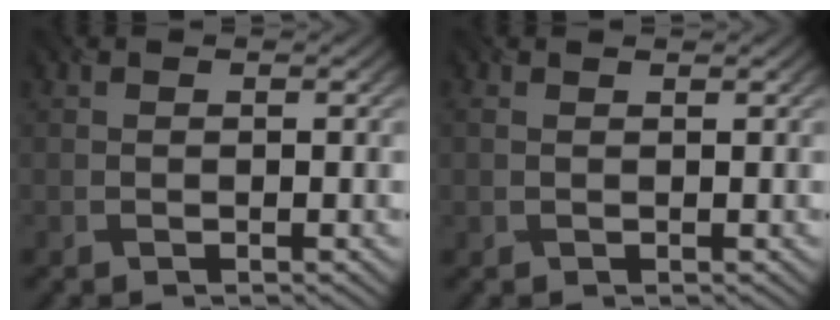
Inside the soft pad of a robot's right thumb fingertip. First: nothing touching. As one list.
[{"total": 1.1, "force": [0.7, 0.5, 0.7], "torque": [-0.022, 0.001, 0.015]}]